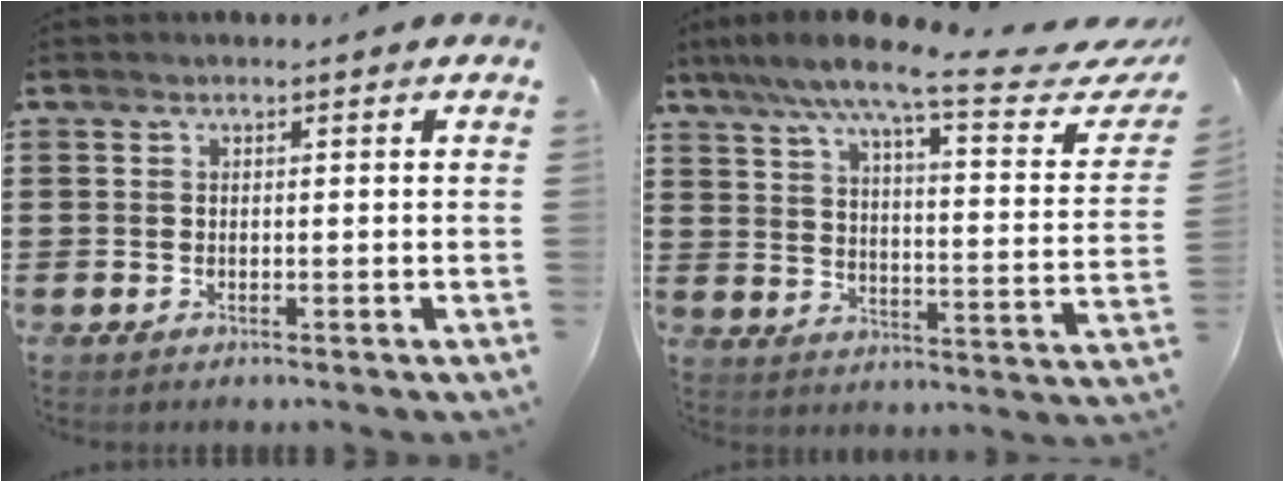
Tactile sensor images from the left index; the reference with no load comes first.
{"total": 10.6, "force": [7.7, 0.7, 7.3], "torque": [-0.135, -0.050, 0.113]}